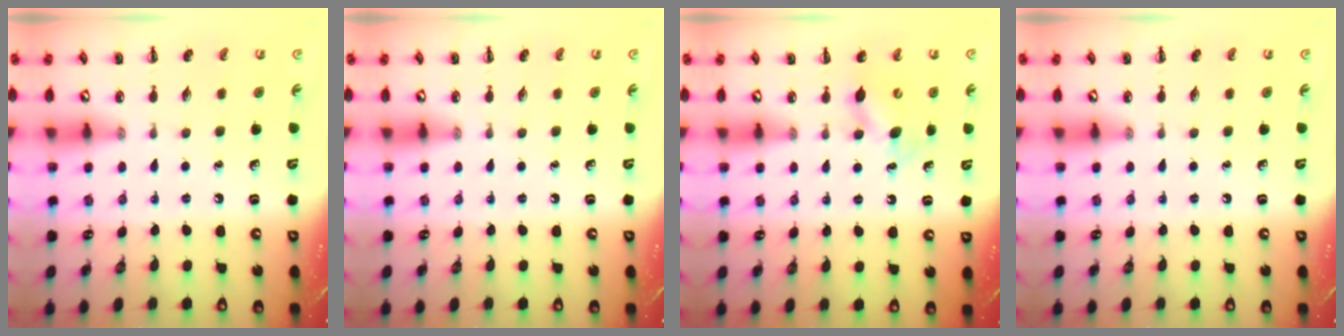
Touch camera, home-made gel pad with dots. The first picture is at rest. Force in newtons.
{"total": 0.0}
{"total": 6.6, "press": 6.5, "slide": 1.5}
{"total": 0.0}